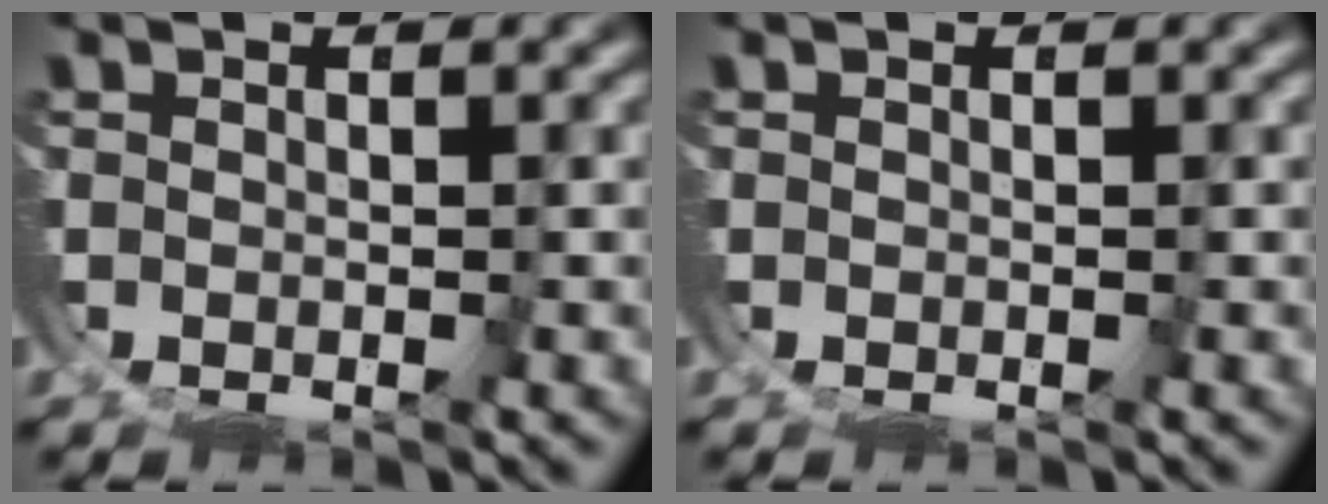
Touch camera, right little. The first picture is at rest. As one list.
[{"total": 0.0}]